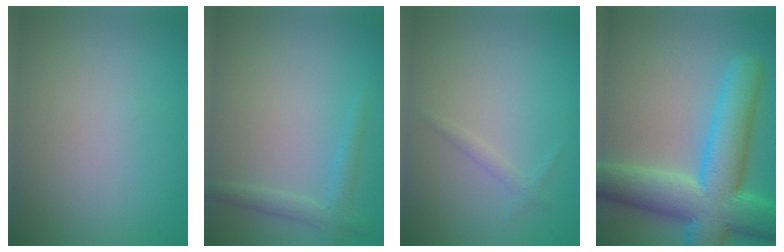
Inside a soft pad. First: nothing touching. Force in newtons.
{"total": 1.2, "press": 1.2, "slide": 0.1}
{"total": 0.8, "press": 0.8, "slide": 0.0}
{"total": 11.2, "press": 11.2, "slide": 0.4}